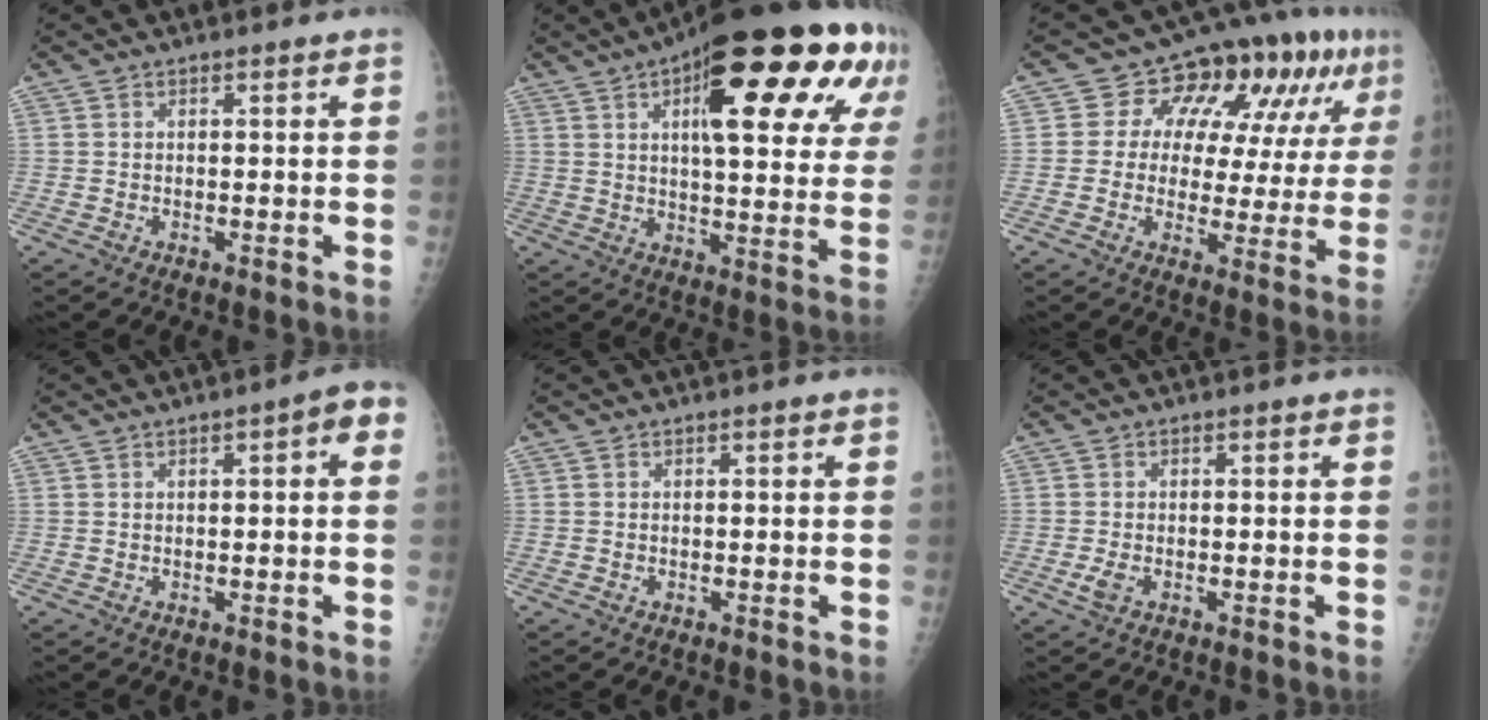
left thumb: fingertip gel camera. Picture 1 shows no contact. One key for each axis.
{"total": 28.2, "fx": 11.9, "fy": 9.6, "fz": 23.7, "tx": -0.306, "ty": 0.008, "tz": 0.165}
{"total": 15.9, "fx": 6.1, "fy": 8.8, "fz": 11.8, "tx": -0.115, "ty": 0.007, "tz": 0.080}
{"total": 4.7, "fx": 1.3, "fy": 1.6, "fz": 4.3, "tx": -0.049, "ty": 0.014, "tz": 0.012}
{"total": 0.0}
{"total": 1.9, "fx": -0.8, "fy": 1.1, "fz": 1.4, "tx": -0.034, "ty": -0.003, "tz": -0.016}